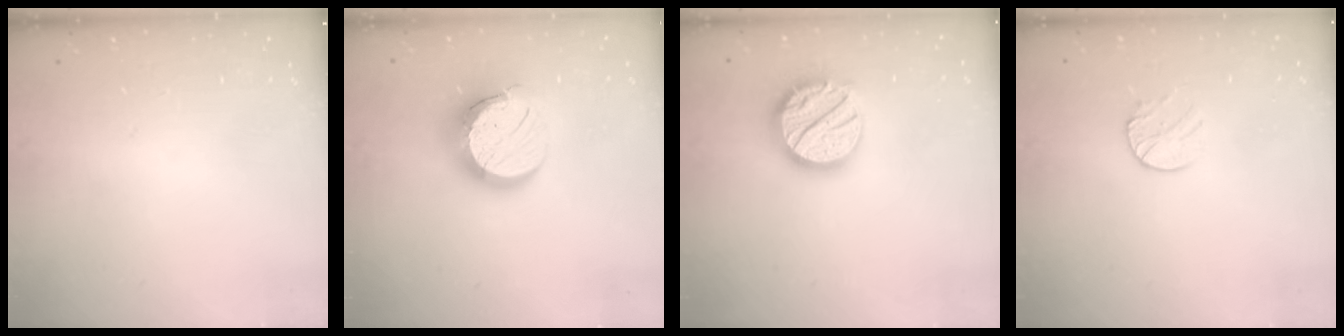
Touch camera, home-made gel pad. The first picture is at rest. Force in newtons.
{"total": 14.4, "press": 14.3, "slide": 1.3}
{"total": 17.7, "press": 17.6, "slide": 1.4}
{"total": 8.0, "press": 8.0, "slide": 0.8}